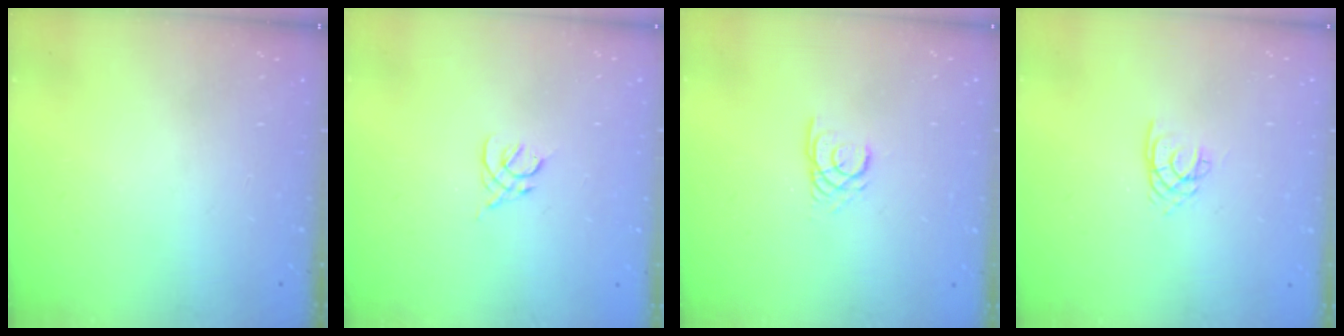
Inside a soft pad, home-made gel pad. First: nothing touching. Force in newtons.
{"total": 2.2, "press": 2.1, "slide": 0.6}
{"total": 2.4, "press": 2.4, "slide": 0.2}
{"total": 1.9, "press": 1.8, "slide": 0.3}